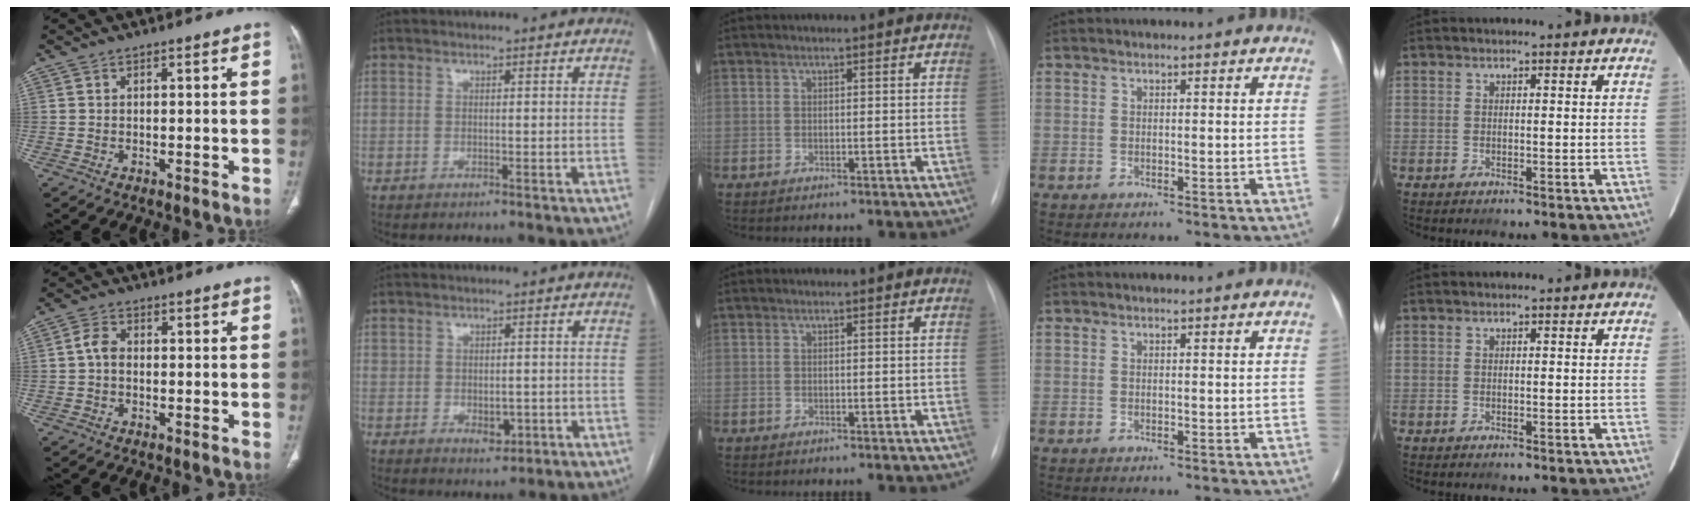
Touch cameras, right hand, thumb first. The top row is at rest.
{"thumb": {"total": 3.2, "force": [-0.1, 2.3, 2.3], "torque": [-0.041, 0.009, -0.007]}, "index": {"total": 3.1, "force": [-0.5, 2.1, 2.2], "torque": [-0.029, 0.000, 0.003]}}